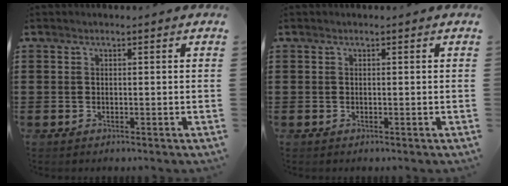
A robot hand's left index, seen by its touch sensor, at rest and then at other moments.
{"total": 0.0}